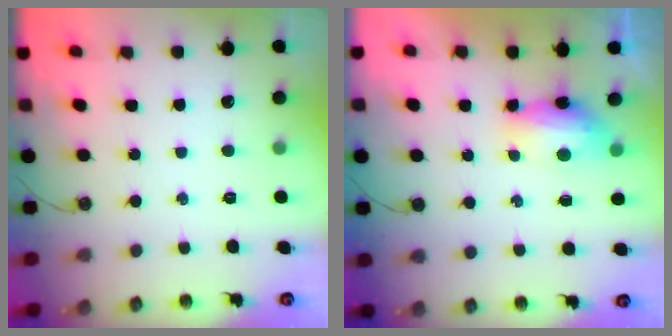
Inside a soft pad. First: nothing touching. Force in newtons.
{"total": 11.0, "press": 8.8, "slide": 6.6}